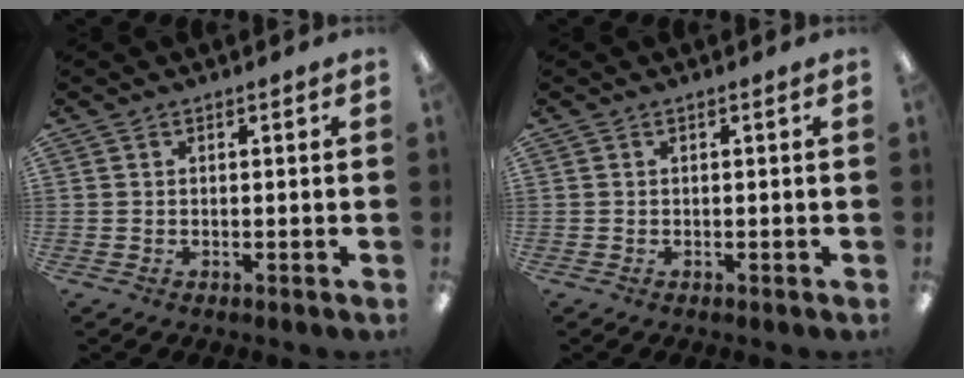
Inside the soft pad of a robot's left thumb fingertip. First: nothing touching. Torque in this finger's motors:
{"motor_torque": [0.01, 0.04, -0.17, -0.04, 0.00]}